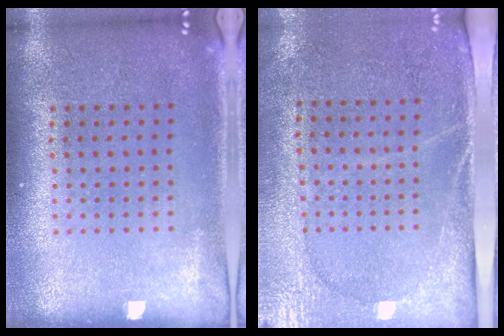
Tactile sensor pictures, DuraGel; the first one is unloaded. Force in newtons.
{"total": 2.9, "press": 2.5, "slide": 1.4}